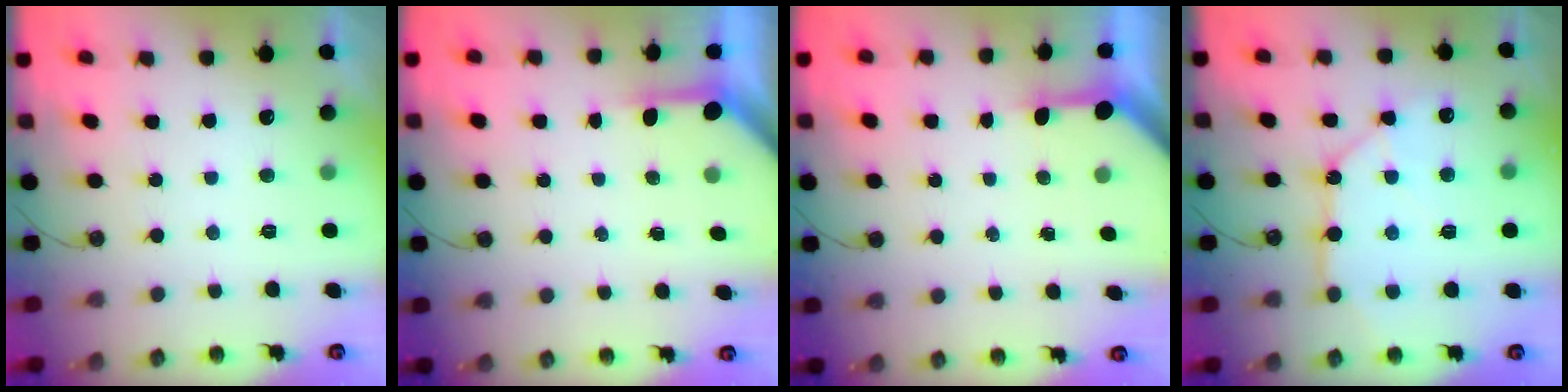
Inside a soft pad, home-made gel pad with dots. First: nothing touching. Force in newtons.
{"total": 3.3, "press": 3.3, "slide": 0.4}
{"total": 3.4, "press": 3.3, "slide": 0.4}
{"total": 10.5, "press": 10.4, "slide": 1.0}